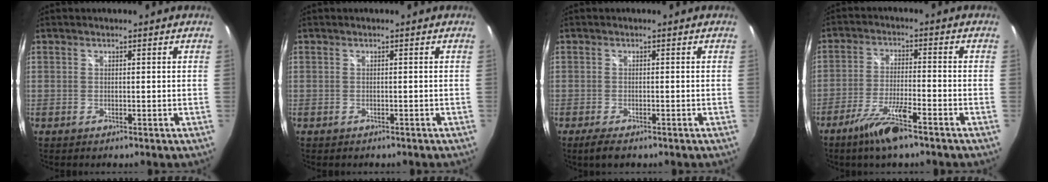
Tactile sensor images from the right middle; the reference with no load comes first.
{"total": 0.5, "force": [-0.5, 0.3, 0.0], "torque": [-0.003, 0.001, -0.005]}
{"total": 3.3, "force": [-2.3, 1.0, 2.1], "torque": [-0.047, -0.010, -0.039]}
{"total": 8.7, "force": [-6.1, 1.0, 6.1], "torque": [-0.135, -0.011, -0.112]}